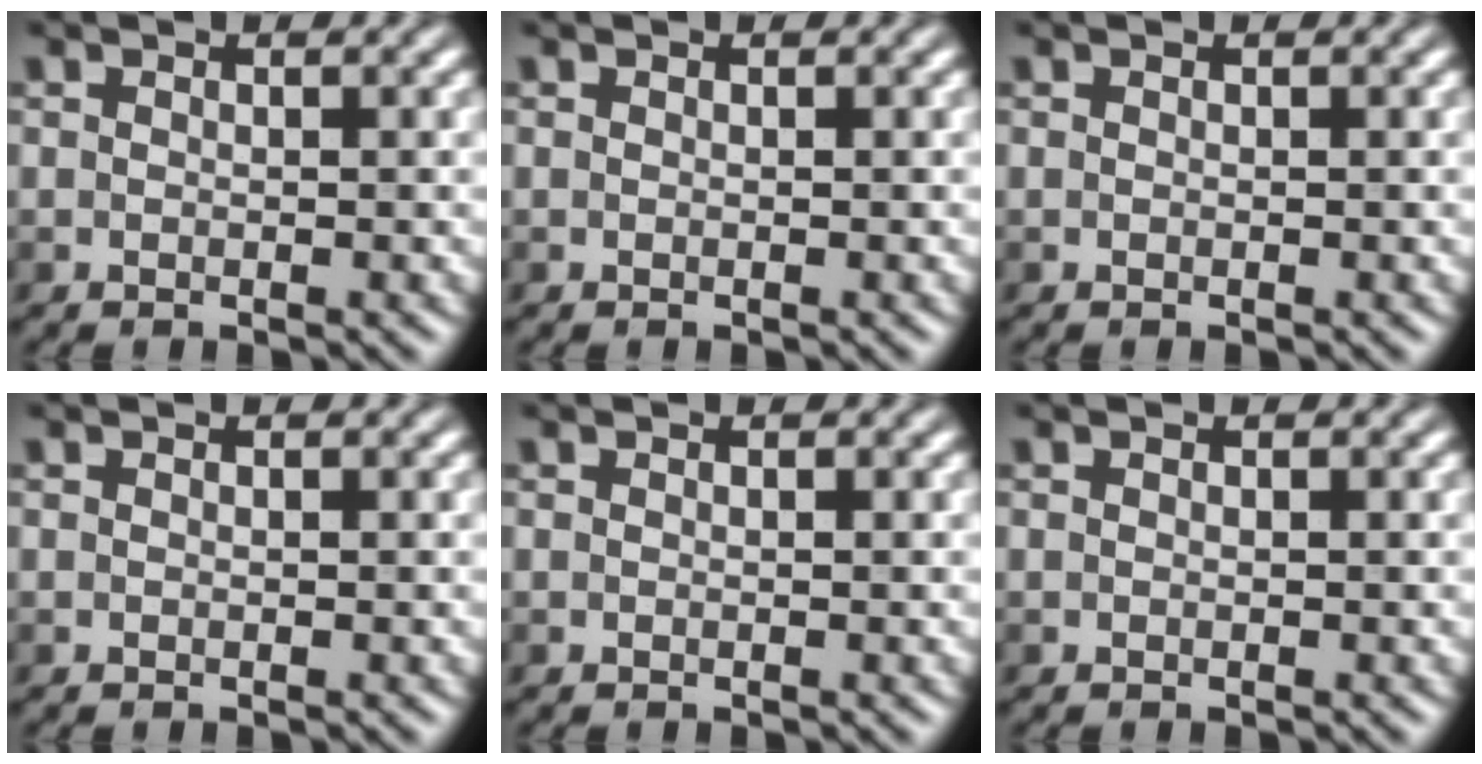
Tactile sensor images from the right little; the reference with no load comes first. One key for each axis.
{"total": 0.0}
{"total": 0.0}
{"total": 0.0}
{"total": 0.0}
{"total": 0.0}